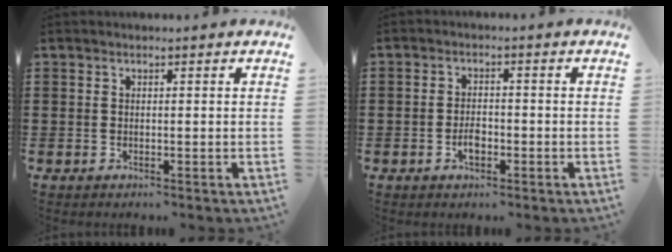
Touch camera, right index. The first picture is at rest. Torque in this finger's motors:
{"motor_torque": [2.14, 0.00, 0.51, 0.05]}